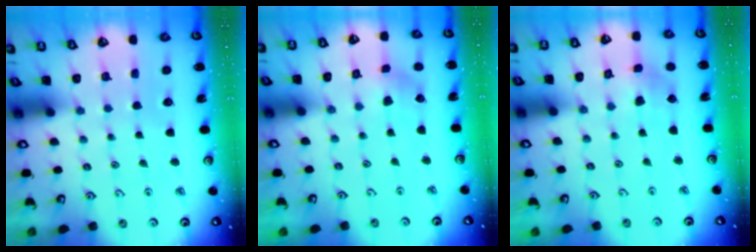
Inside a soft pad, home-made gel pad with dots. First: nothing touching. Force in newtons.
{"total": 1.3, "press": 1.3, "slide": 0.1}
{"total": 2.8, "press": 2.8, "slide": 0.1}